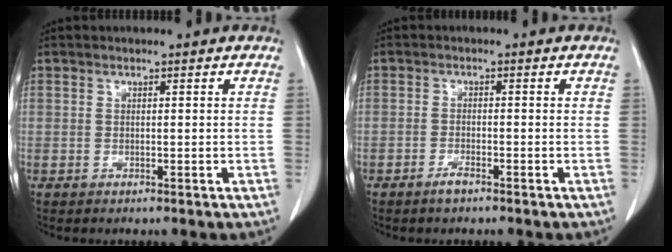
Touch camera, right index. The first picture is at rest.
{"total": 1.7, "force": [-1.4, 0.3, 1.0], "torque": [-0.022, -0.001, -0.026]}